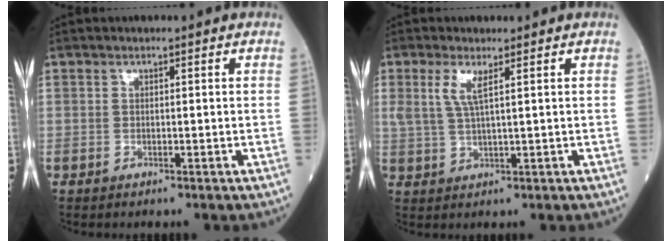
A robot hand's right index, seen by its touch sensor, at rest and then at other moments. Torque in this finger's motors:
{"motor_torque": [0.59, 0.42, 0.35, 0.11]}